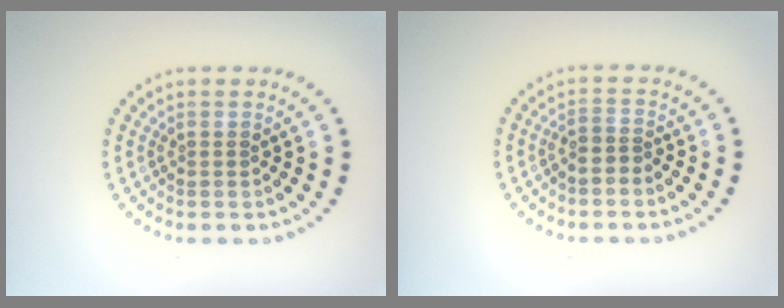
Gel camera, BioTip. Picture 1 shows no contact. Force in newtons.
{"total": 1.1, "press": 0.9, "slide": 0.7}